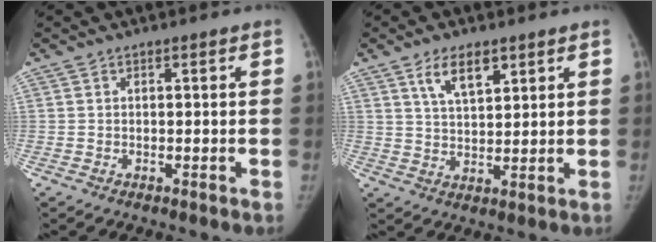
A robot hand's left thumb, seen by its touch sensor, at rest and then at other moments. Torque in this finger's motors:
{"motor_torque": [0.38, -0.05, 0.70, -0.26, 0.18]}